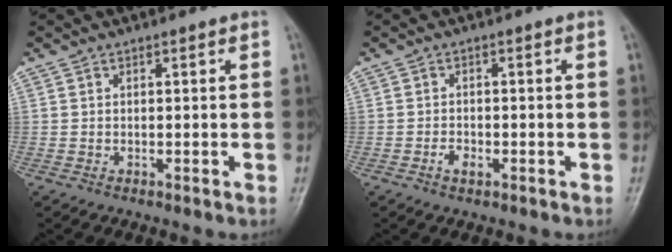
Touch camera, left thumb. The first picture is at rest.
{"total": 1.9, "force": [-1.1, 1.2, 1.1], "torque": [-0.018, 0.006, -0.019]}